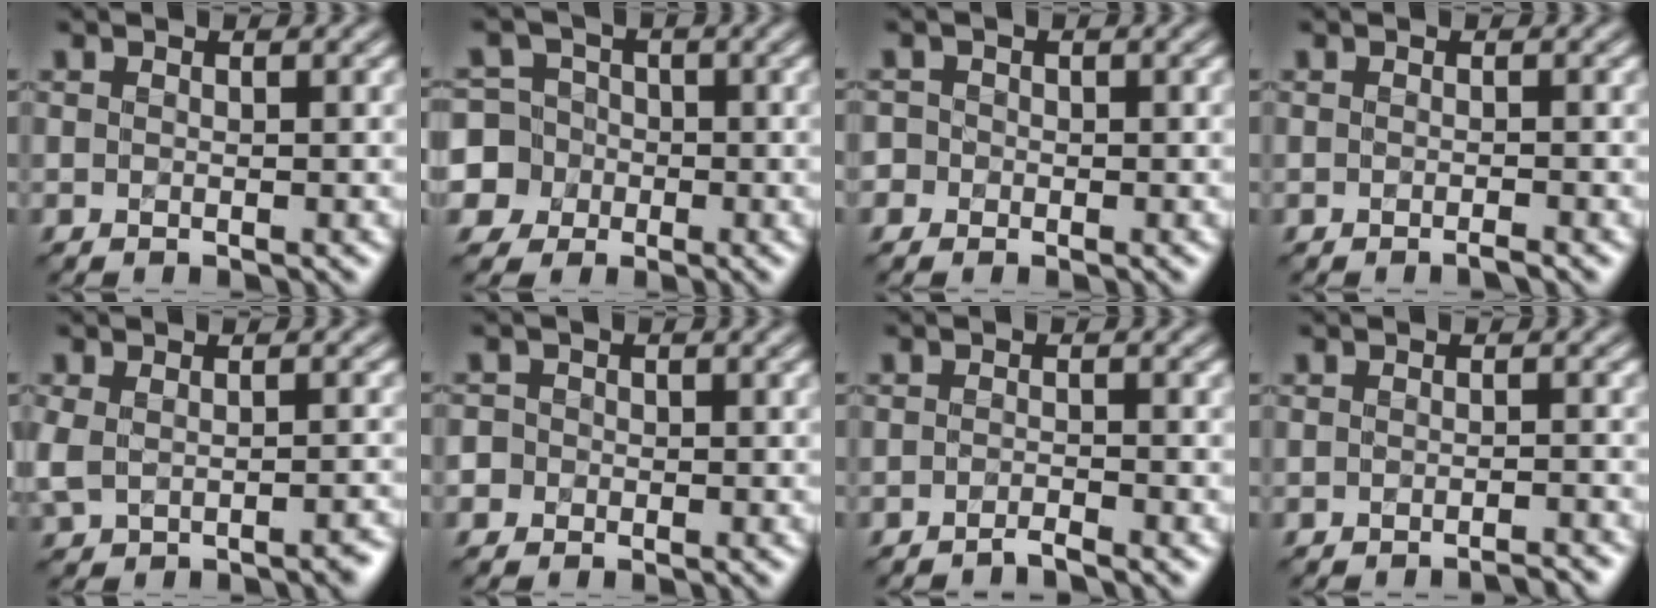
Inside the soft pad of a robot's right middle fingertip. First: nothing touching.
{"total": 7.6, "force": [-2.2, 7.3, 1.0], "torque": [-0.027, 0.013, -0.073]}
{"total": 1.0, "force": [-0.5, 0.8, -0.4], "torque": [0.012, 0.010, -0.010]}
{"total": 0.9, "force": [-0.7, 0.0, 0.5], "torque": [-0.005, 0.004, -0.014]}
{"total": 2.4, "force": [-0.9, 1.3, 1.8], "torque": [-0.046, -0.002, -0.011]}
{"total": 1.3, "force": [-0.5, 1.2, -0.1], "torque": [0.011, 0.015, -0.014]}
{"total": 1.1, "force": [-1.0, 0.0, 0.5], "torque": [-0.004, 0.005, -0.024]}
{"total": 1.5, "force": [-1.3, 0.1, 0.8], "torque": [-0.001, 0.009, -0.022]}